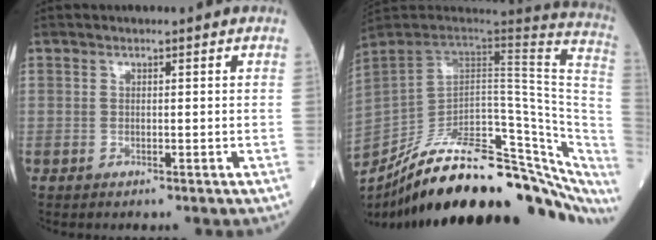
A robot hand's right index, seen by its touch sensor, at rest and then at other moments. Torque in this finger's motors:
{"motor_torque": [0.53, -1.61, 0.36, 0.18]}